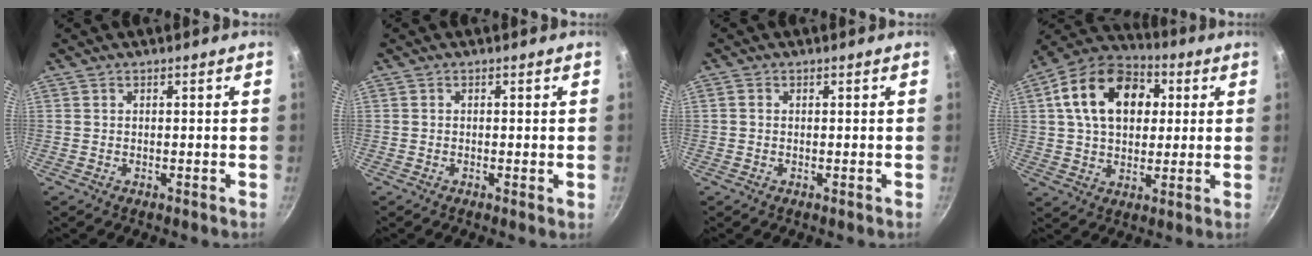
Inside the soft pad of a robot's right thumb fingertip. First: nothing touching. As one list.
[{"total": 0.6, "force": [-0.1, 0.1, 0.6], "torque": [-0.008, -0.001, -0.004]}, {"total": 0.8, "force": [0.0, 0.6, 0.4], "torque": [-0.007, 0.004, -0.001]}, {"total": 18.4, "force": [4.5, 12.7, 12.5], "torque": [-0.184, 0.020, 0.060]}]